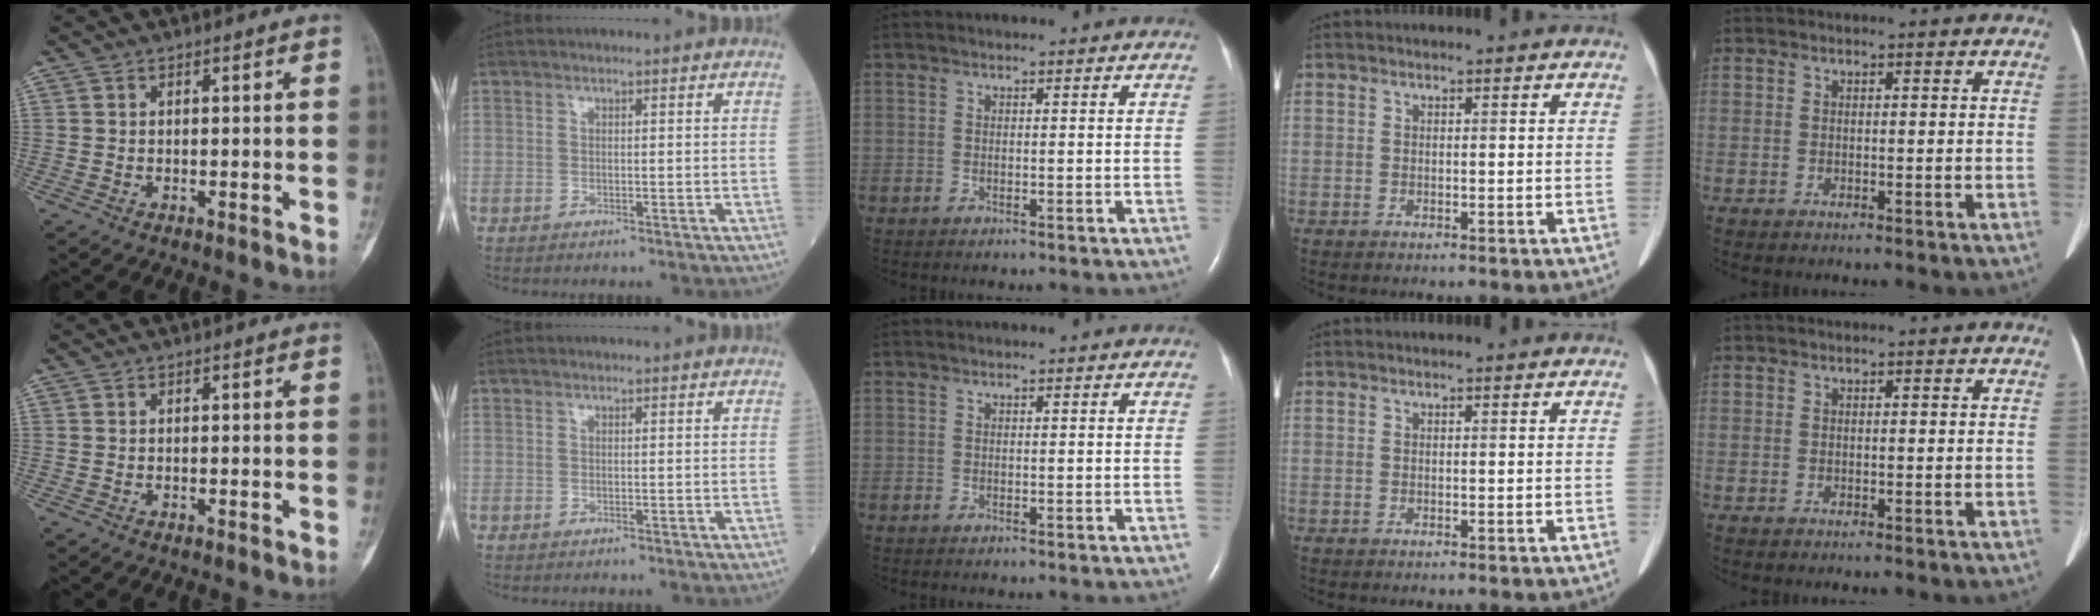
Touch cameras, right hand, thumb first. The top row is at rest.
{}